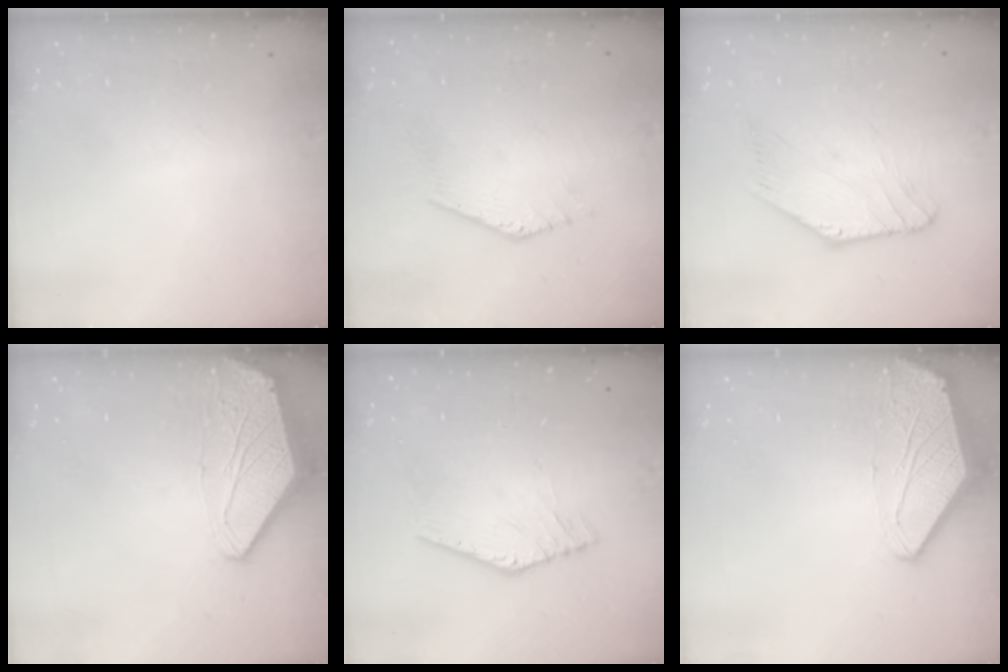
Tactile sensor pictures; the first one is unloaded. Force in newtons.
{"total": 0.0}
{"total": 2.8, "press": 2.7, "slide": 0.5}
{"total": 0.0}
{"total": 2.3, "press": 2.3, "slide": 0.2}
{"total": 0.0}